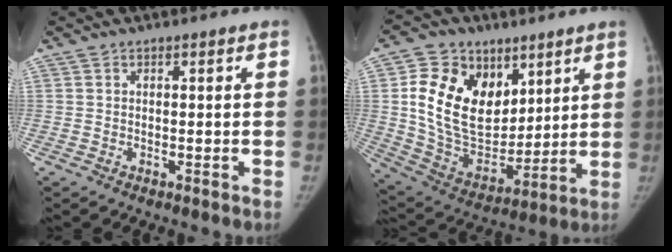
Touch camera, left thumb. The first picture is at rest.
{"total": 20.9, "force": [7.2, 14.6, 13.1], "torque": [-0.207, -0.036, 0.146]}